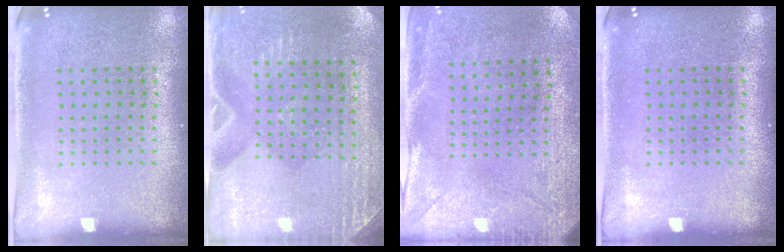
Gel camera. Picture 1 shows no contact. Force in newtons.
{"total": 3.0, "press": 2.8, "slide": 1.0}
{"total": 3.0, "press": 2.3, "slide": 1.9}
{"total": 0.0}